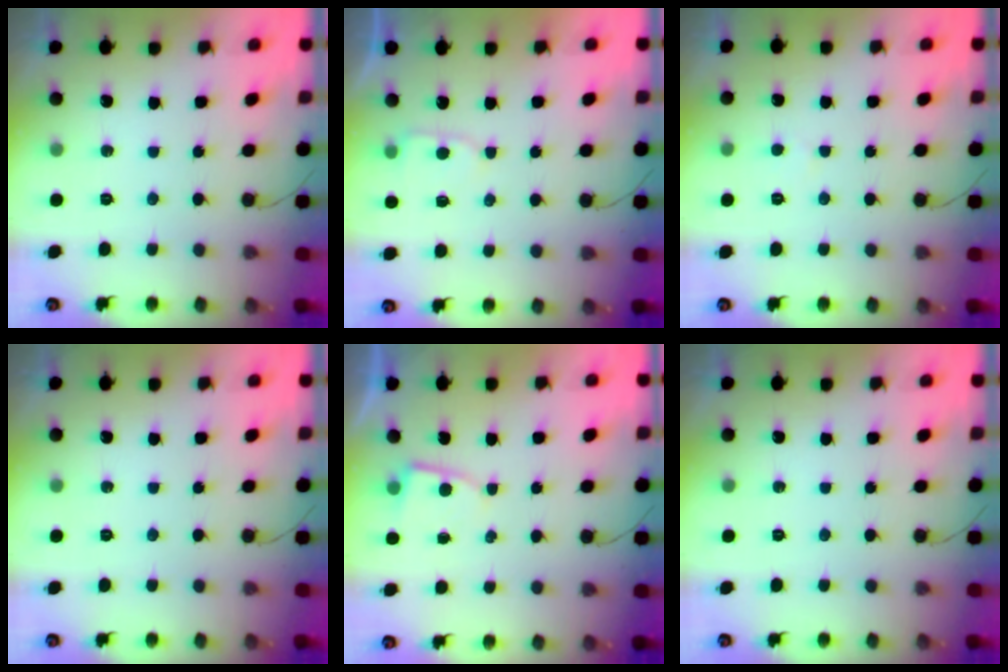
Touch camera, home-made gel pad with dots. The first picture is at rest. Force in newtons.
{"total": 3.5, "press": 3.5, "slide": 0.3}
{"total": 1.3, "press": 1.3, "slide": 0.1}
{"total": 0.0}
{"total": 3.5, "press": 3.4, "slide": 0.4}
{"total": 0.0}